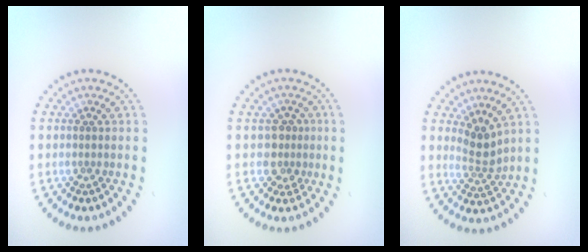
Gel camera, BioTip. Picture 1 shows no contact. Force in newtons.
{"total": 2.1, "press": 1.7, "slide": 1.2}
{"total": 2.5, "press": 1.7, "slide": 1.8}